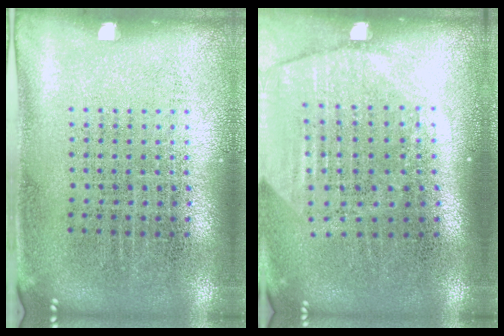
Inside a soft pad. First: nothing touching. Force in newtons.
{"total": 2.0, "press": 1.8, "slide": 1.0}